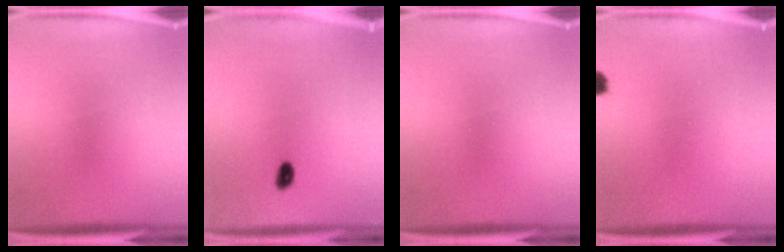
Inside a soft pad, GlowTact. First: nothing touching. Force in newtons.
{"total": 1.9}
{"total": 0.0}
{"total": 2.2}